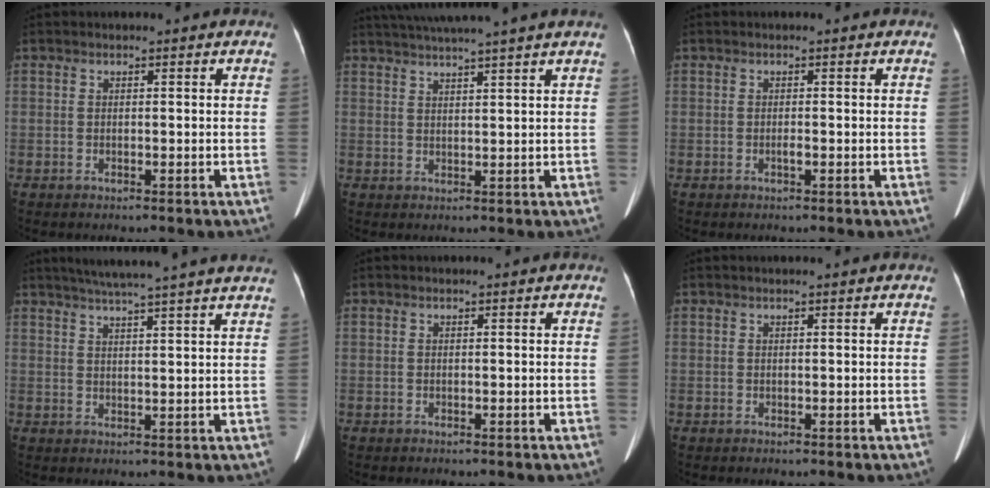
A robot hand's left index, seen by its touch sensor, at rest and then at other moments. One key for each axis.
{"total": 10.3, "fx": 8.9, "fy": -1.8, "fz": 5.0, "tx": -0.087, "ty": 0.014, "tz": 0.124}
{"total": 0.6, "fx": -0.3, "fy": 0.0, "fz": 0.5, "tx": -0.012, "ty": -0.002, "tz": -0.004}
{"total": 15.3, "fx": 13.1, "fy": -0.9, "fz": 7.7, "tx": -0.128, "ty": 0.014, "tz": 0.166}
{"total": 0.0}
{"total": 1.1, "fx": 0.9, "fy": 0.0, "fz": 0.5, "tx": -0.006, "ty": 0.017, "tz": 0.014}